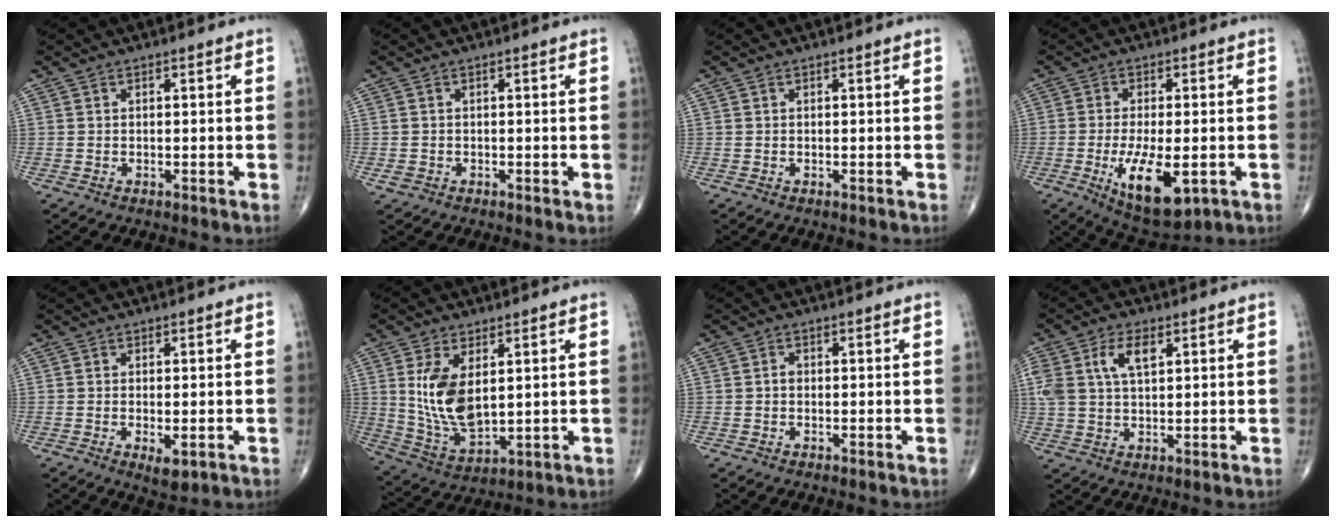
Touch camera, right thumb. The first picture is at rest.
{"total": 1.3, "force": [-0.4, 1.1, 0.7], "torque": [-0.013, -0.001, -0.008]}
{"total": 0.0}
{"total": 12.1, "force": [-3.6, 5.0, 10.5], "torque": [-0.172, -0.013, -0.047]}
{"total": 3.5, "force": [-1.1, 1.4, 3.0], "torque": [-0.049, -0.010, -0.014]}
{"total": 12.1, "force": [2.6, 6.5, 9.8], "torque": [-0.179, -0.022, 0.068]}
{"total": 1.1, "force": [-0.1, 0.8, 0.7], "torque": [-0.006, 0.003, -0.006]}
{"total": 8.8, "force": [3.2, 4.8, 6.7], "torque": [-0.141, 0.003, 0.063]}